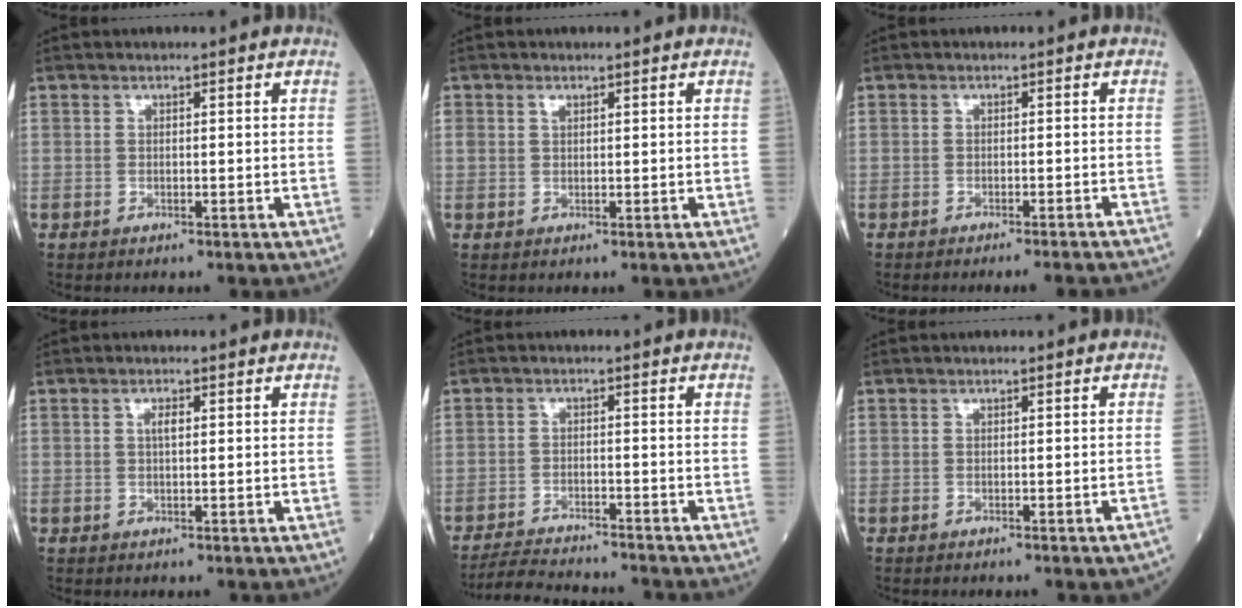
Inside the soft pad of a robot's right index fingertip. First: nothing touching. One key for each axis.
{"total": 1.4, "fx": 0.7, "fy": 0.9, "fz": 0.8, "tx": -0.018, "ty": 0.010, "tz": 0.017}
{"total": 6.2, "fx": -5.9, "fy": -0.5, "fz": 2.0, "tx": -0.013, "ty": -0.013, "tz": -0.070}
{"total": 1.4, "fx": 0.4, "fy": 0.4, "fz": 1.3, "tx": -0.026, "ty": 0.002, "tz": 0.005}
{"total": 8.1, "fx": -7.8, "fy": 0.2, "fz": 2.0, "tx": -0.035, "ty": -0.009, "tz": -0.130}
{"total": 2.3, "fx": -1.9, "fy": -0.2, "fz": 1.3, "tx": -0.010, "ty": 0.000, "tz": -0.023}